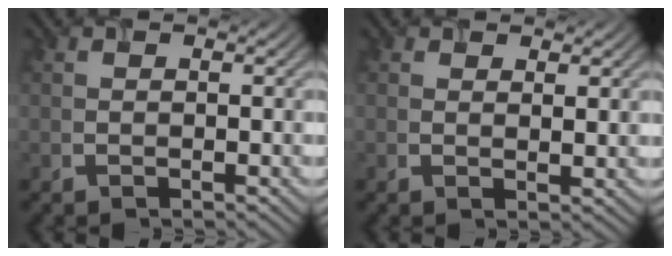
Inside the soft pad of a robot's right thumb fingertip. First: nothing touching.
{"total": 1.0, "force": [0.9, 0.2, 0.4], "torque": [-0.008, -0.006, 0.023]}